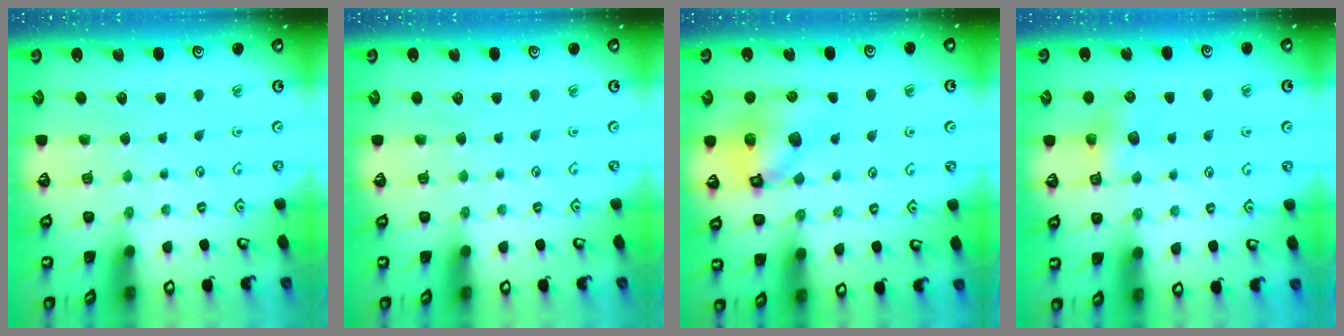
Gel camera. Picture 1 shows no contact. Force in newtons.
{"total": 0.0}
{"total": 11.9, "press": 11.7, "slide": 1.9}
{"total": 6.0, "press": 6.0, "slide": 0.4}